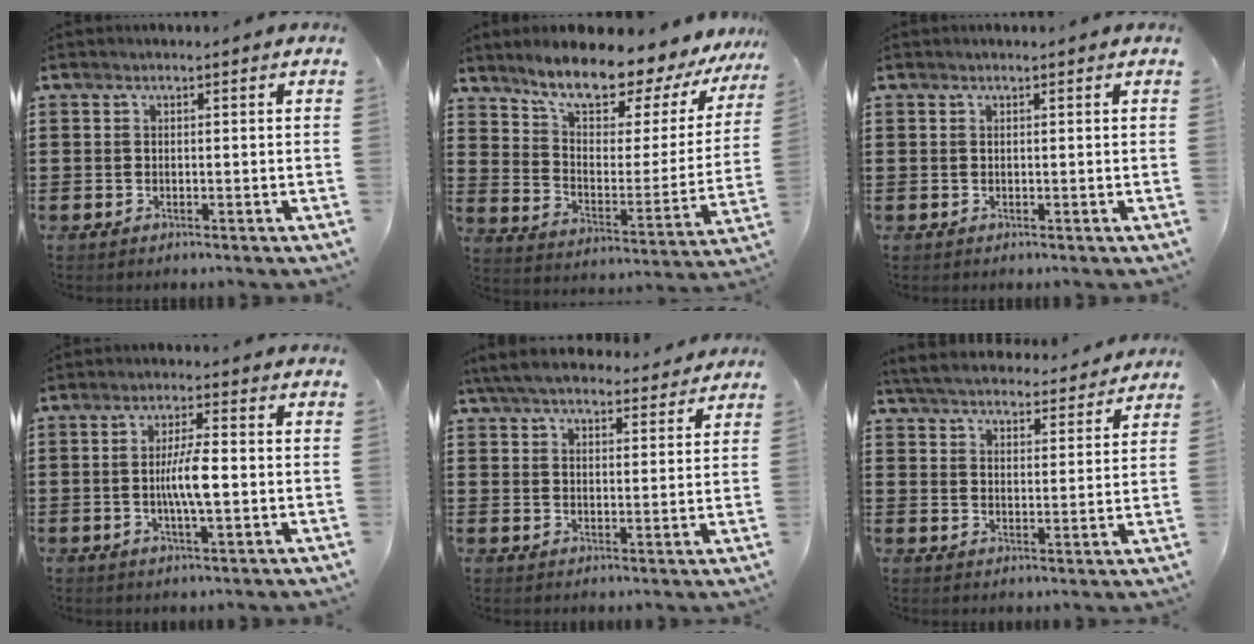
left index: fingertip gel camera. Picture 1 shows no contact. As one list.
[{"total": 10.2, "force": [8.8, 2.6, 4.5], "torque": [-0.105, -0.068, 0.147]}, {"total": 0.0}, {"total": 6.0, "force": [-0.7, 1.3, 5.8], "torque": [-0.110, 0.003, -0.017]}, {"total": 6.2, "force": [5.7, 1.2, 2.2], "torque": [-0.060, -0.017, 0.105]}, {"total": 5.2, "force": [5.1, 0.6, 1.0], "torque": [-0.044, -0.030, 0.088]}]